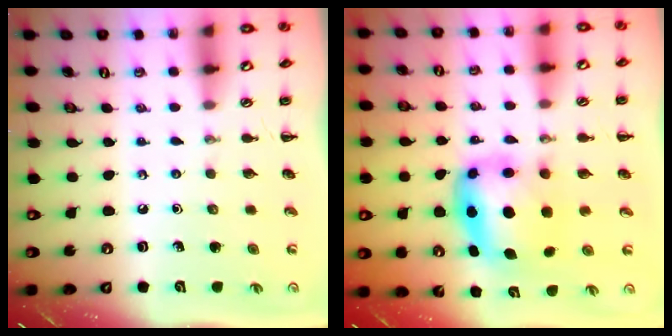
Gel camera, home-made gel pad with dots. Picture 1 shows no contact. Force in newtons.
{"total": 6.0, "press": 5.8, "slide": 1.4}